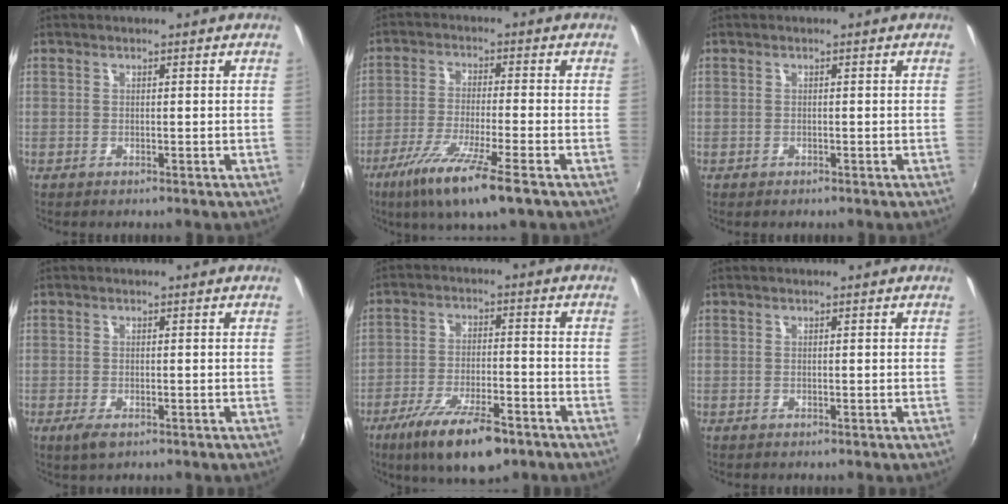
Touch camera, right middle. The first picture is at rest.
{"total": 11.9, "force": [-7.1, 1.0, 9.5], "torque": [-0.201, -0.032, -0.130]}
{"total": 0.6, "force": [-0.4, 0.4, 0.1], "torque": [-0.001, -0.001, -0.006]}
{"total": 2.6, "force": [-1.4, 1.0, 1.9], "torque": [-0.037, -0.008, -0.021]}
{"total": 13.6, "force": [-9.0, 4.0, 9.4], "torque": [-0.191, -0.027, -0.151]}
{"total": 0.0}